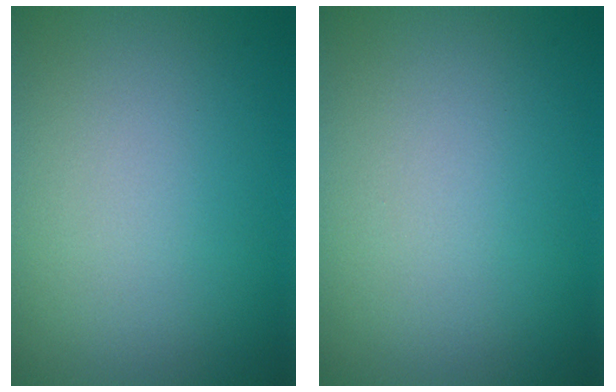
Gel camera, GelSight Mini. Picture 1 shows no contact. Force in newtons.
{"total": 0.0}